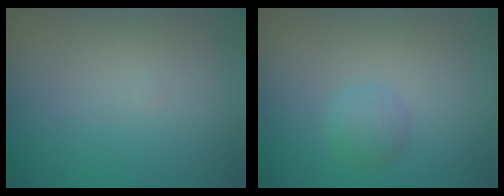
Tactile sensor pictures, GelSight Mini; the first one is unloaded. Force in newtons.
{"total": 1.5, "press": 1.5, "slide": 0.1}